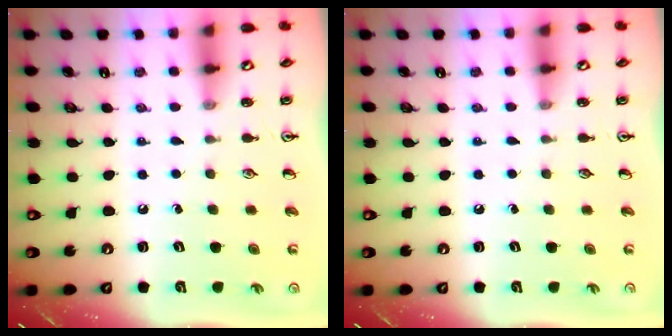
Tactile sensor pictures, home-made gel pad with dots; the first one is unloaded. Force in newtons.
{"total": 0.0}